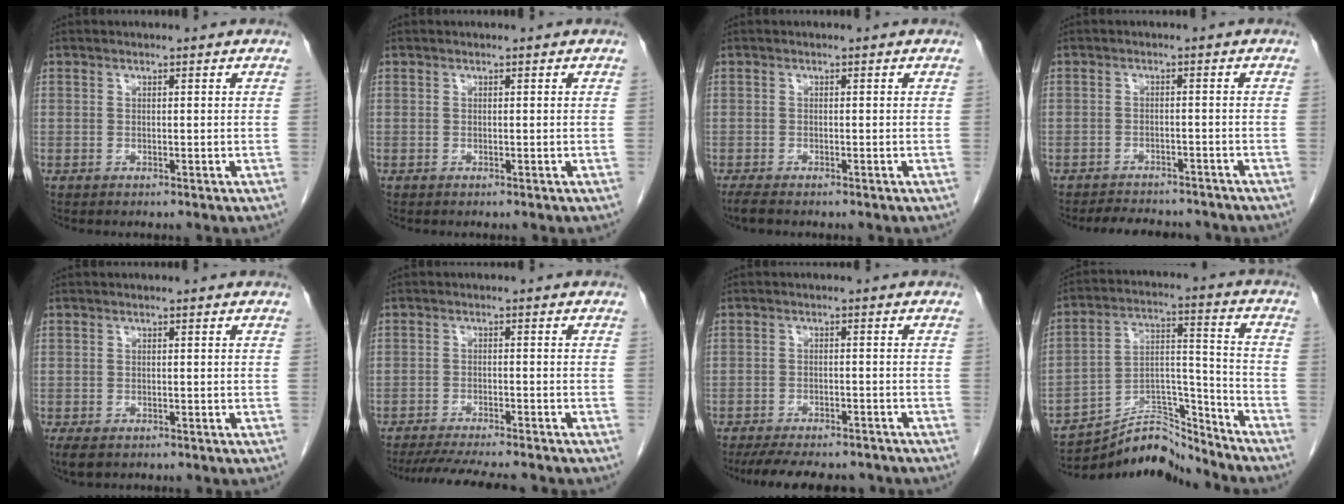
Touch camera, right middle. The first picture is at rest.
{"total": 0.0}
{"total": 2.0, "force": [-1.6, 0.4, 1.1], "torque": [-0.027, -0.007, -0.026]}
{"total": 8.6, "force": [-7.9, 2.5, 2.3], "torque": [-0.039, 0.001, -0.099]}
{"total": 3.9, "force": [-2.6, 2.1, 2.0], "torque": [-0.036, -0.008, -0.038]}
{"total": 11.5, "force": [-10.3, 1.0, 5.1], "torque": [-0.074, -0.017, -0.145]}
{"total": 13.1, "force": [-11.5, 3.6, 5.1], "torque": [-0.094, -0.002, -0.149]}
{"total": 12.0, "force": [-11.9, 0.9, 0.9], "torque": [-0.012, 0.050, -0.208]}